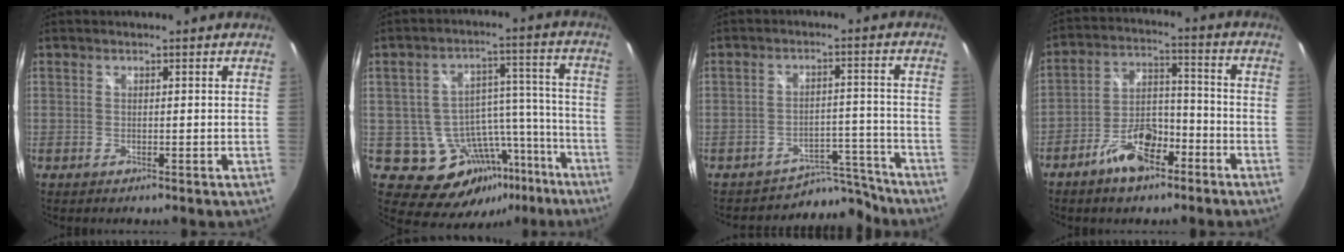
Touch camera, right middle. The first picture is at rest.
{"total": 14.6, "force": [-7.6, 10.5, 6.8], "torque": [-0.104, 0.044, -0.070]}
{"total": 8.2, "force": [-7.8, 2.6, -0.5], "torque": [0.014, 0.031, -0.113]}
{"total": 10.1, "force": [-6.5, 4.8, 6.1], "torque": [-0.115, 0.019, -0.108]}